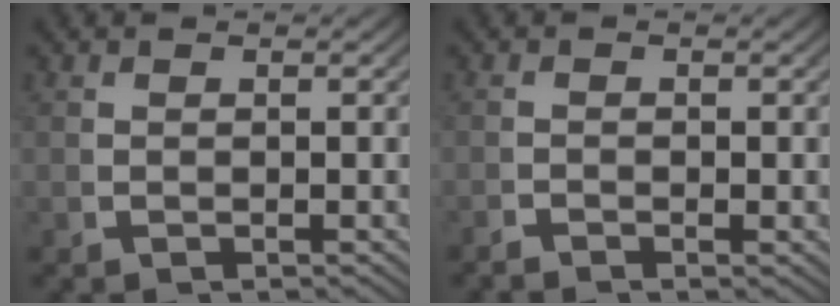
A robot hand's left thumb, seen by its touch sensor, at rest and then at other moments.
{"total": 0.9, "force": [-0.8, 0.1, 0.1], "torque": [0.002, -0.008, -0.019]}